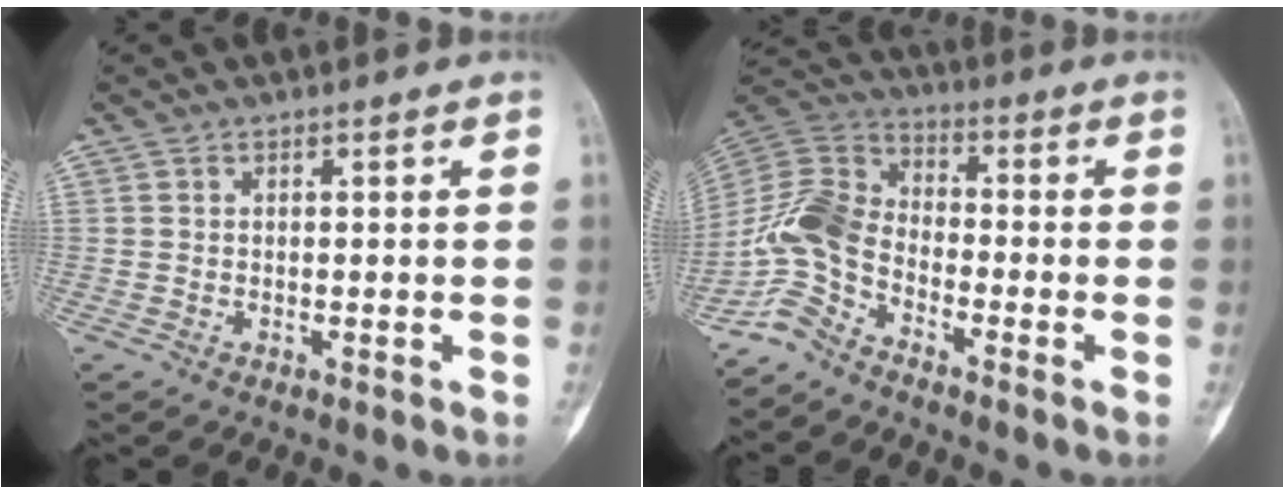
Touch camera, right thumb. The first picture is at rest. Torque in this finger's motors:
{"motor_torque": [1.81, 1.18, 1.08, -0.78, 0.09]}